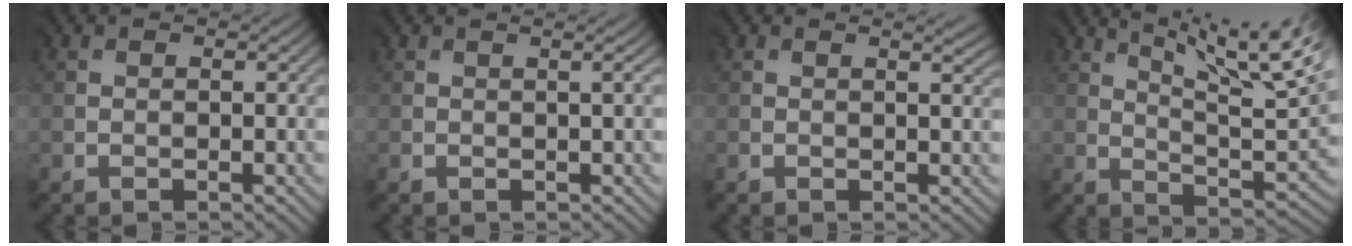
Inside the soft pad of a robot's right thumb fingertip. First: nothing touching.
{"total": 1.2, "force": [0.4, 0.2, 1.1], "torque": [-0.005, 0.006, 0.005]}
{"total": 1.7, "force": [0.7, 0.4, 1.5], "torque": [-0.021, 0.000, 0.011]}
{"total": 13.5, "force": [8.0, 3.0, 10.5], "torque": [-0.173, 0.018, 0.129]}